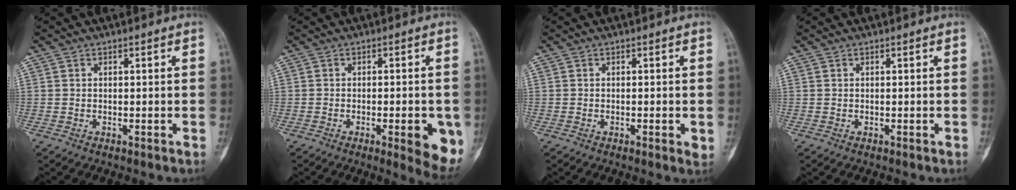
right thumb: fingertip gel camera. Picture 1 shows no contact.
{"total": 8.6, "force": [-2.7, 2.6, 7.7], "torque": [-0.080, -0.006, -0.028]}
{"total": 2.1, "force": [-0.4, 0.6, 2.0], "torque": [-0.029, -0.004, -0.004]}
{"total": 0.0}